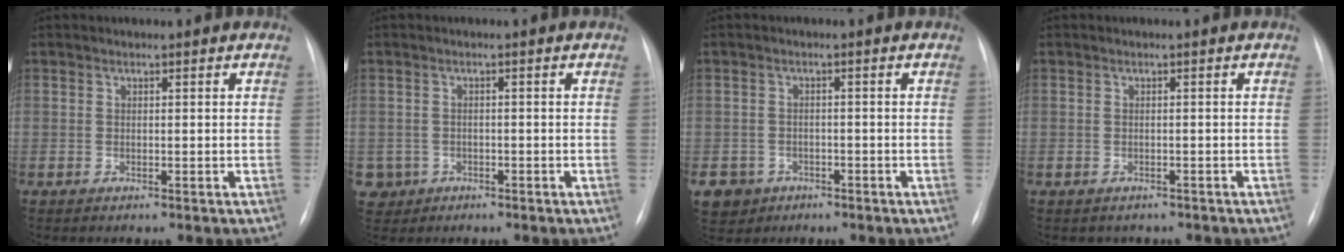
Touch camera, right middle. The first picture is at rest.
{"total": 3.3, "force": [-1.4, 3.0, -0.1], "torque": [0.000, 0.008, -0.022]}
{"total": 5.8, "force": [-3.1, 4.8, 0.7], "torque": [-0.021, 0.004, -0.045]}
{"total": 2.4, "force": [-2.1, 1.3, 0.2], "torque": [-0.006, 0.006, -0.024]}